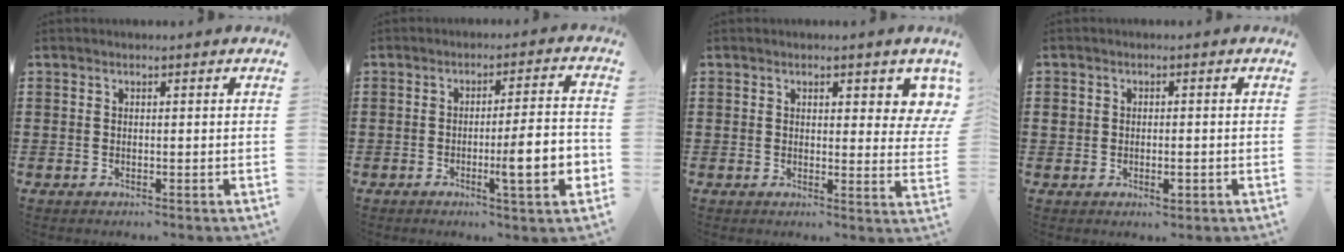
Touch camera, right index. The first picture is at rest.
{"total": 9.0, "force": [-2.4, 1.1, 8.6], "torque": [-0.130, -0.008, -0.040]}
{"total": 3.5, "force": [2.1, 1.5, 2.4], "torque": [-0.029, -0.001, 0.033]}
{"total": 2.3, "force": [-0.6, 1.6, 1.6], "torque": [-0.032, 0.001, -0.012]}